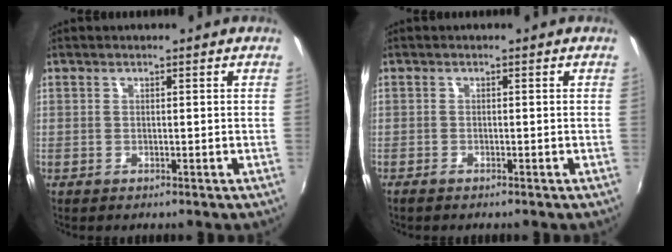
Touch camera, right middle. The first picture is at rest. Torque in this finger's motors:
{"motor_torque": [-0.24, 0.08, -0.01, -0.01]}